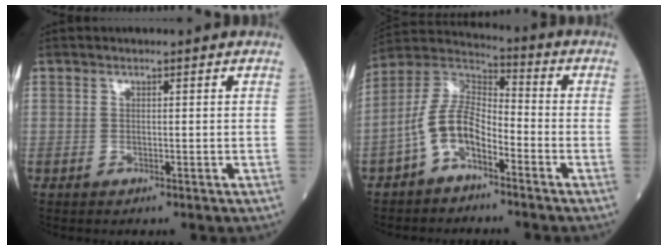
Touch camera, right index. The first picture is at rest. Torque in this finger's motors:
{"motor_torque": [1.36, -0.59, 0.83, 0.20]}